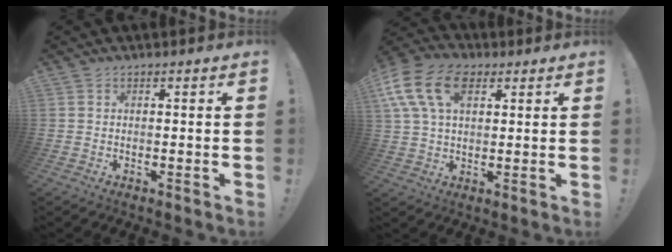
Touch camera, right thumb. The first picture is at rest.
{"total": 15.9, "force": [6.2, 10.0, 10.8], "torque": [-0.216, -0.009, 0.116]}